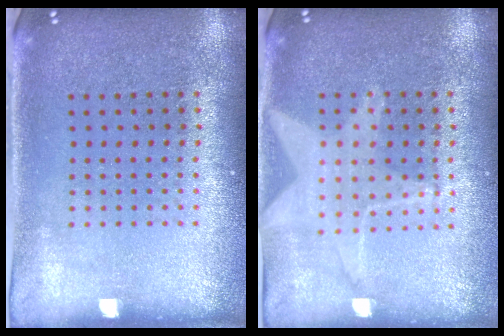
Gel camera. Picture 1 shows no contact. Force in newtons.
{"total": 1.5, "press": 1.4, "slide": 0.5}